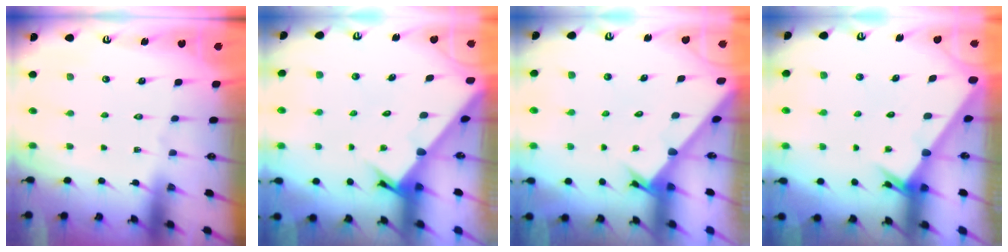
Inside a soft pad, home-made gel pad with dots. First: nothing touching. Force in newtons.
{"total": 2.9, "press": 2.9, "slide": 0.2}
{"total": 2.6, "press": 2.6, "slide": 0.3}
{"total": 2.5, "press": 2.5, "slide": 0.1}